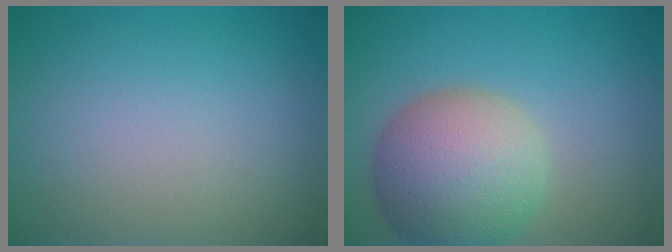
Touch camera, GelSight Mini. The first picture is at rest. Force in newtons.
{"total": 8.4, "press": 8.4, "slide": 0.8}